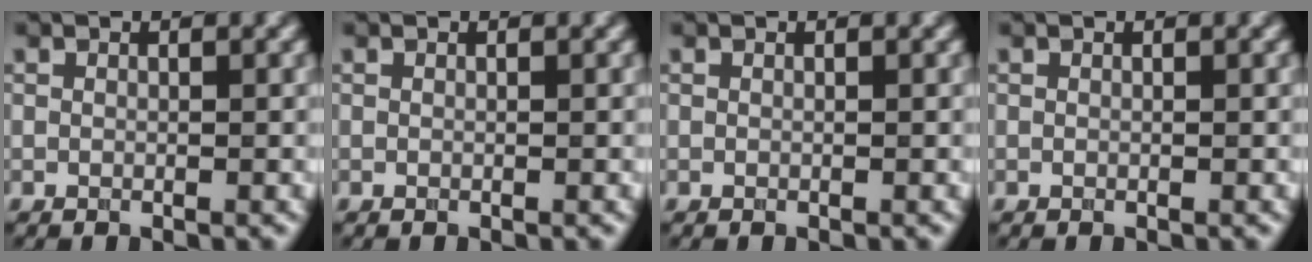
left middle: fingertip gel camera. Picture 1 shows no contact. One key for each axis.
{"total": 0.0}
{"total": 0.0}
{"total": 0.0}